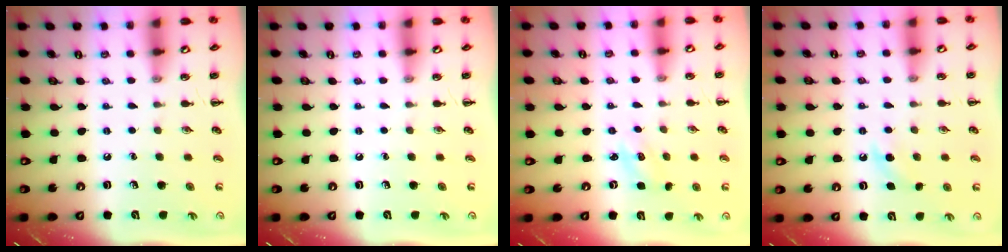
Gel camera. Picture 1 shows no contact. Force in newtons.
{"total": 0.0}
{"total": 1.8, "press": 1.8, "slide": 0.5}
{"total": 5.3, "press": 5.1, "slide": 1.5}